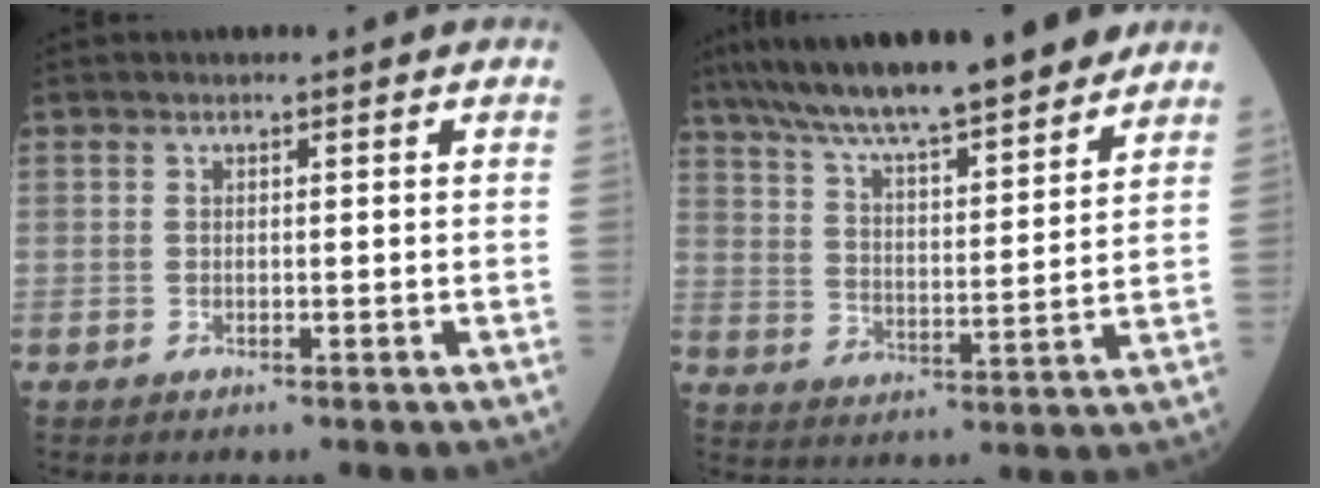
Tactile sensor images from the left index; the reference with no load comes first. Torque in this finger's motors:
{"motor_torque": [0.31, -0.52, 1.05, 0.21]}